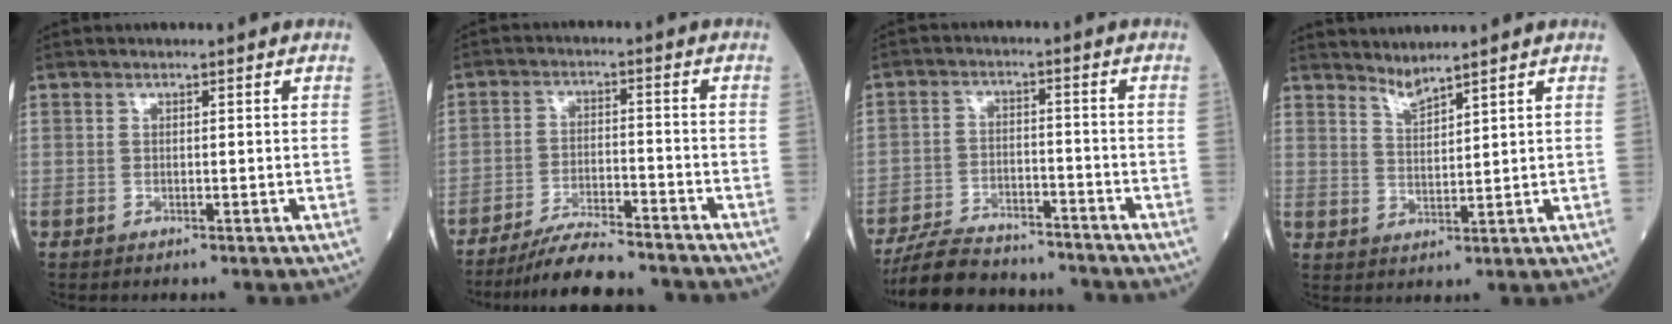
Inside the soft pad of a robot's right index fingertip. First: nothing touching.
{"total": 10.7, "force": [-9.9, 0.8, 3.9], "torque": [-0.061, -0.006, -0.163]}
{"total": 12.1, "force": [-11.0, 3.4, 3.5], "torque": [-0.058, 0.009, -0.177]}
{"total": 2.7, "force": [2.6, -0.6, 0.5], "torque": [-0.013, -0.009, 0.056]}